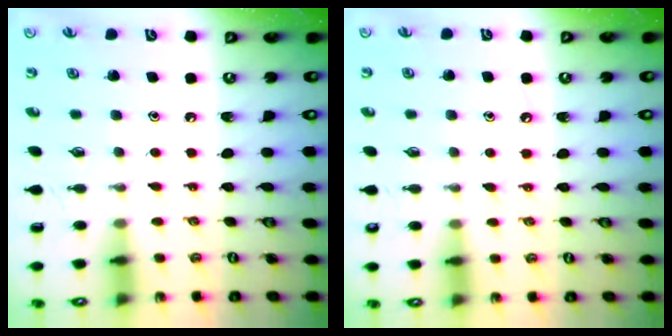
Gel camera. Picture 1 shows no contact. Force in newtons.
{"total": 4.4, "press": 4.4, "slide": 0.5}